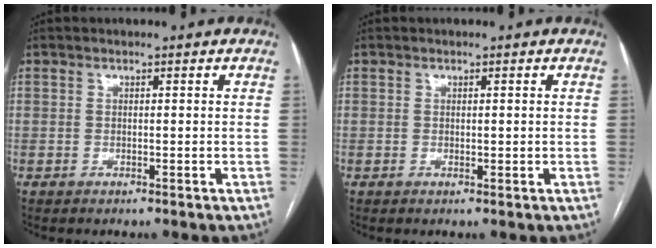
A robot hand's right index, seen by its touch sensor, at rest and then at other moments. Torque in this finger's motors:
{"motor_torque": [-0.35, 0.45, -0.06, 0.00]}